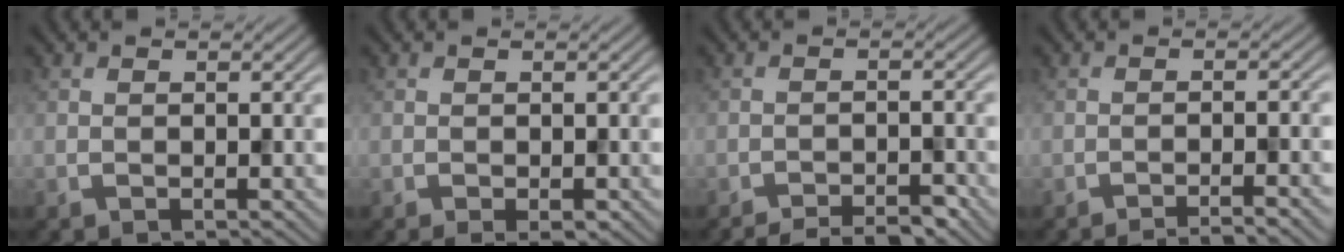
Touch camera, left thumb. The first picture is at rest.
{"total": 1.6, "force": [-0.9, 0.6, 1.2], "torque": [-0.026, -0.004, -0.009]}
{"total": 4.7, "force": [-4.2, 0.6, 2.0], "torque": [-0.034, 0.006, -0.064]}
{"total": 4.3, "force": [-3.2, 0.3, 2.9], "torque": [-0.032, 0.013, -0.058]}